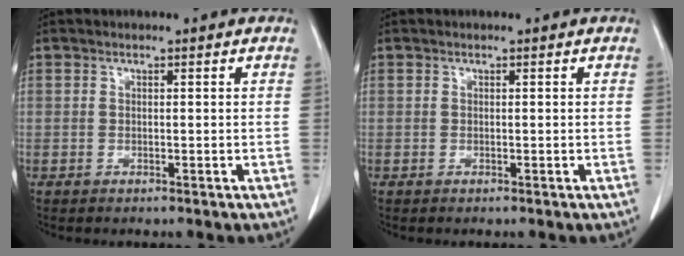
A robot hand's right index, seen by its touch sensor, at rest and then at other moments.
{"total": 0.0}